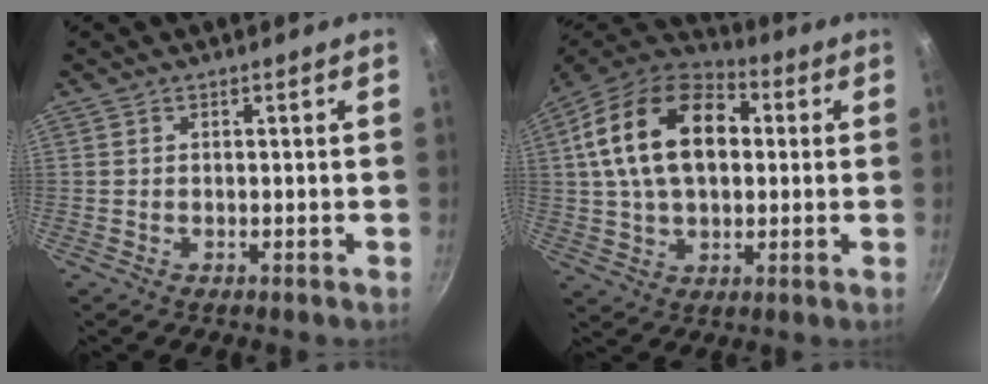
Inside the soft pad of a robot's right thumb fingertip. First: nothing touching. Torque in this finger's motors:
{"motor_torque": [-0.16, 2.19, 1.14, 0.20, 0.43]}